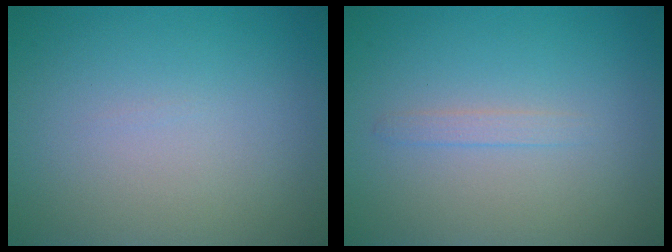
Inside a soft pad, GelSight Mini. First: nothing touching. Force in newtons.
{"total": 0.9, "press": 0.9, "slide": 0.1}